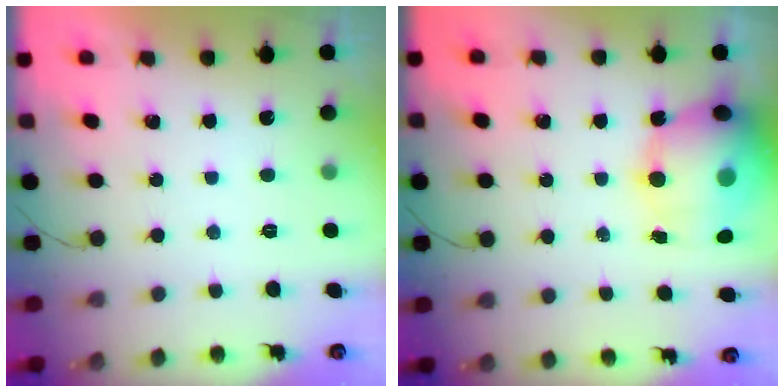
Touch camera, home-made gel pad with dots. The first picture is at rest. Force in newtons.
{"total": 18.9, "press": 18.4, "slide": 4.5}